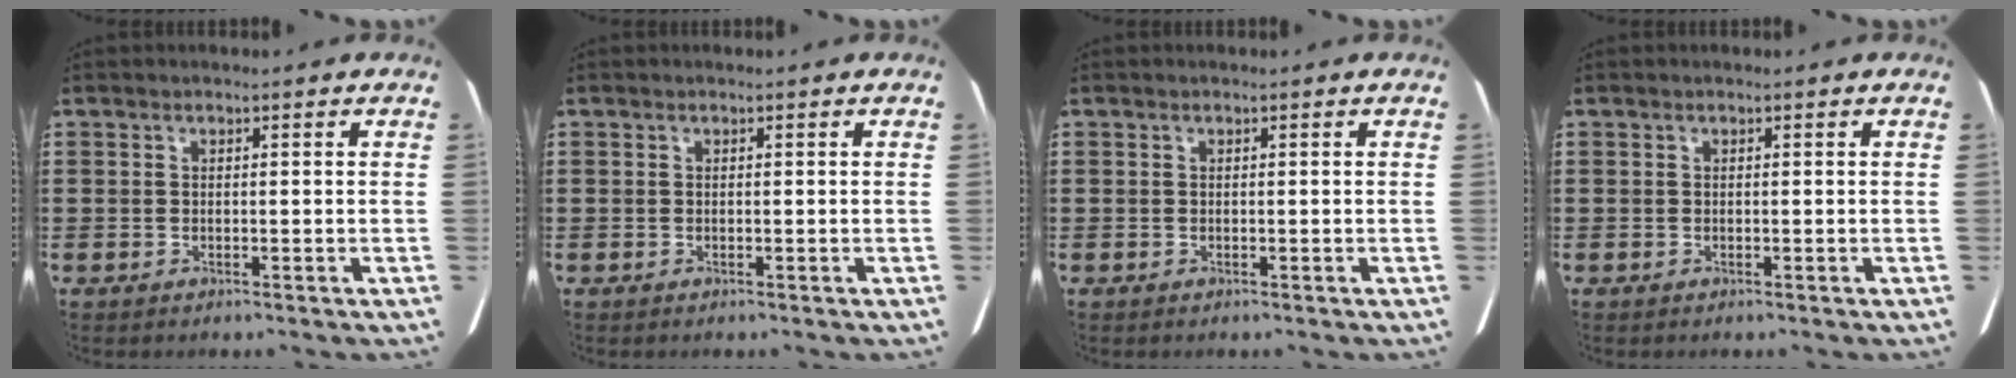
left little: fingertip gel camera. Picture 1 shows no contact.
{"total": 0.0}
{"total": 0.0}
{"total": 0.0}